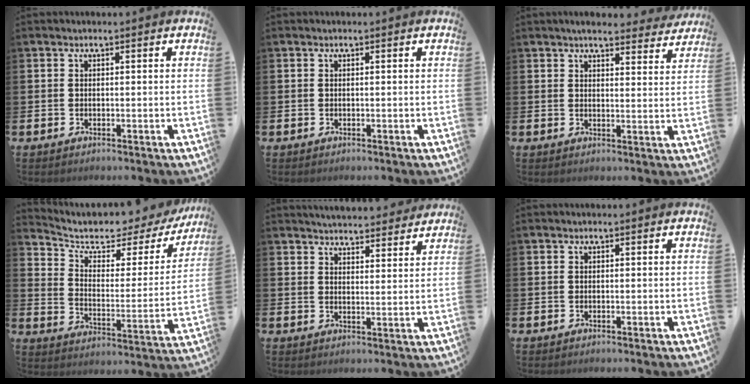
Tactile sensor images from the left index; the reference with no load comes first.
{"total": 0.0}
{"total": 4.4, "force": [4.2, 0.6, 1.1], "torque": [-0.024, -0.023, 0.073]}
{"total": 6.2, "force": [5.2, 2.6, 2.3], "torque": [-0.073, -0.040, 0.082]}
{"total": 4.7, "force": [4.7, 0.6, 0.1], "torque": [-0.015, -0.030, 0.084]}
{"total": 0.0}